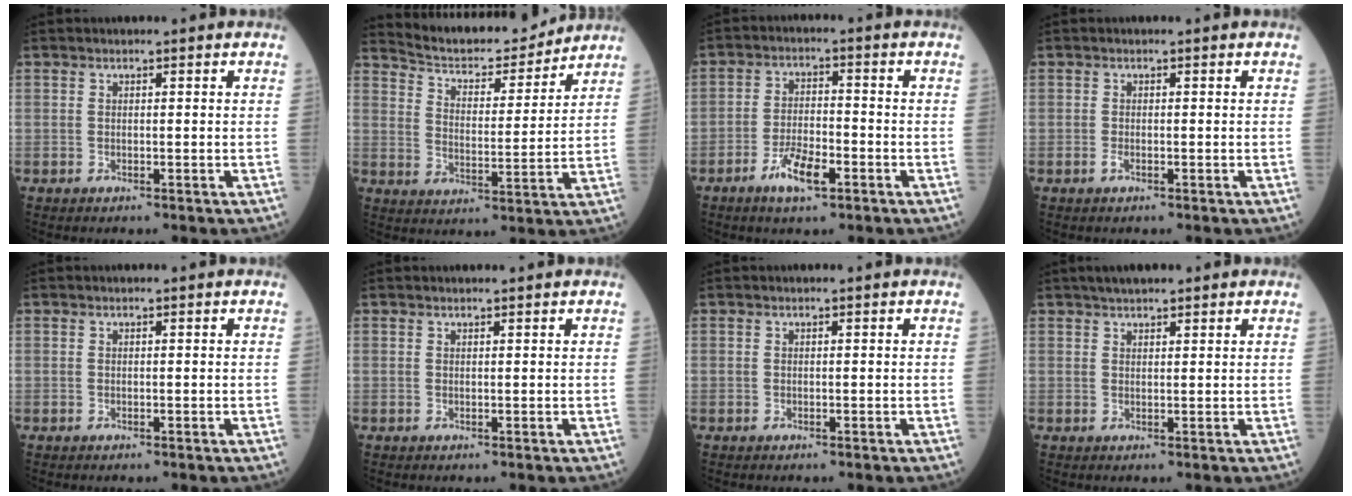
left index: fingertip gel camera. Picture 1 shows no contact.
{"total": 13.8, "force": [13.2, 2.2, 3.3], "torque": [-0.056, -0.003, 0.204]}
{"total": 5.9, "force": [-3.3, 1.7, 4.6], "torque": [-0.093, -0.001, -0.059]}
{"total": 0.7, "force": [-0.4, 0.2, 0.5], "torque": [-0.013, 0.000, -0.005]}
{"total": 0.0}
{"total": 1.2, "force": [1.1, 0.0, 0.4], "torque": [-0.005, 0.010, 0.020]}
{"total": 0.0}
{"total": 4.4, "force": [3.5, 1.1, 2.4], "torque": [-0.037, 0.026, 0.055]}